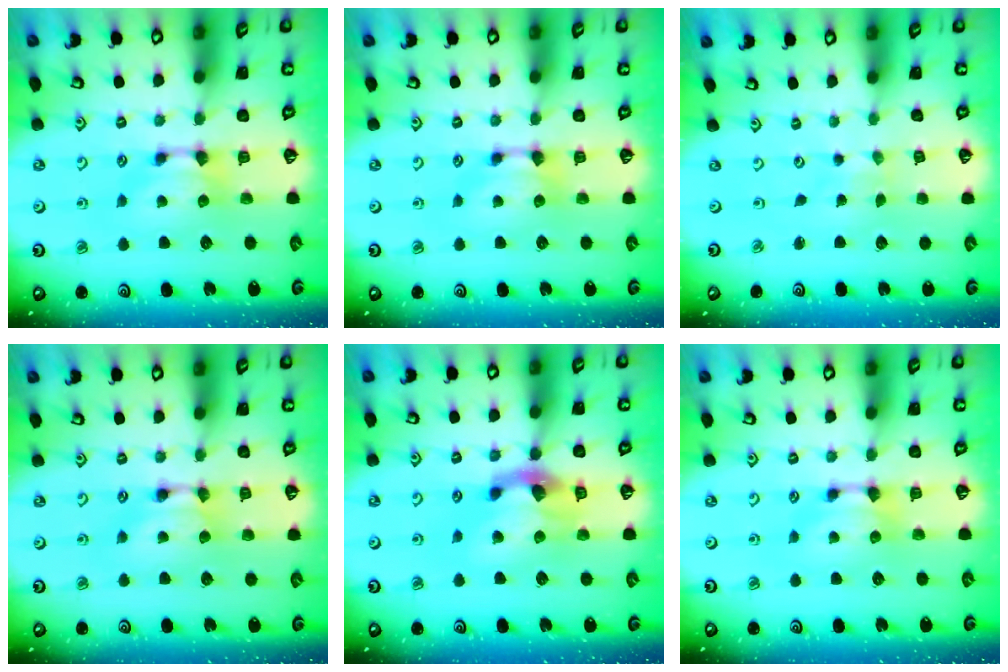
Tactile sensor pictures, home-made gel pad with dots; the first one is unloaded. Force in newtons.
{"total": 0.0}
{"total": 4.9, "press": 4.9, "slide": 0.2}
{"total": 1.5, "press": 1.5, "slide": 0.2}
{"total": 4.0, "press": 3.5, "slide": 1.9}
{"total": 0.0}